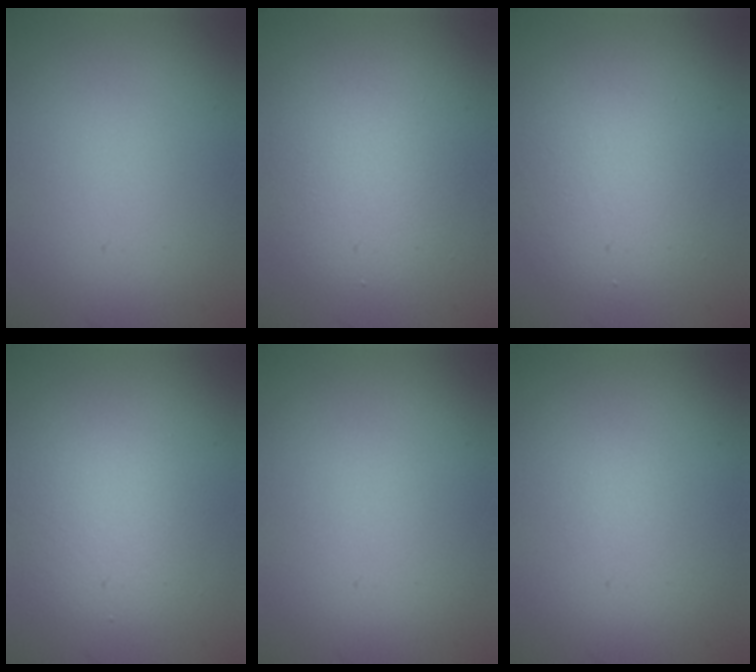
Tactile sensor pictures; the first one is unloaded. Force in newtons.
{"total": 4.0, "press": 4.0, "slide": 0.1}
{"total": 2.5, "press": 2.5, "slide": 0.4}
{"total": 3.4, "press": 3.4, "slide": 0.3}
{"total": 0.0}
{"total": 0.0}